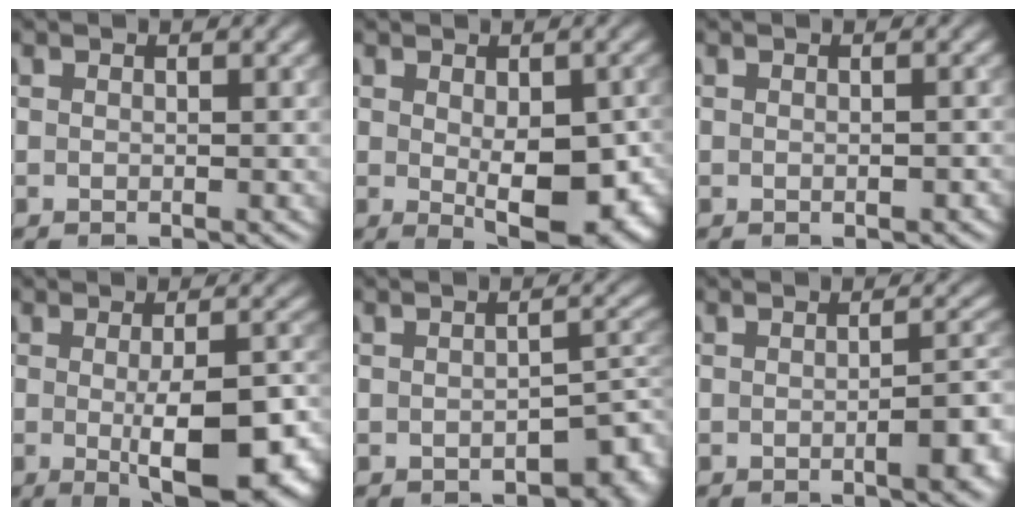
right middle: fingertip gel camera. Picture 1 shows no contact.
{"total": 8.0, "force": [-1.4, 3.8, 6.9], "torque": [-0.106, -0.025, -0.004]}
{"total": 0.7, "force": [-0.3, 0.2, 0.6], "torque": [-0.010, 0.000, -0.002]}
{"total": 9.7, "force": [-2.1, 3.3, 8.9], "torque": [-0.127, -0.021, -0.023]}
{"total": 3.8, "force": [-1.9, 1.9, 2.7], "torque": [-0.025, -0.001, -0.023]}
{"total": 3.8, "force": [-1.2, 1.0, 3.5], "torque": [-0.044, 0.003, -0.018]}